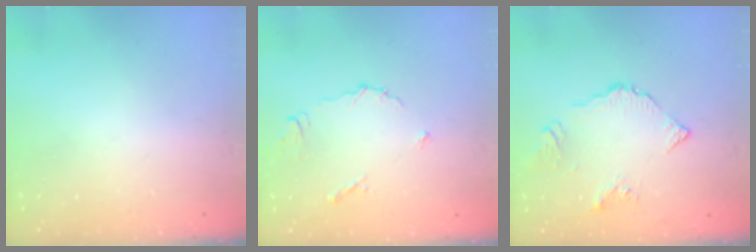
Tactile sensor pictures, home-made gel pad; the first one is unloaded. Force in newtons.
{"total": 6.4, "press": 6.3, "slide": 0.6}
{"total": 6.1, "press": 6.1, "slide": 0.3}